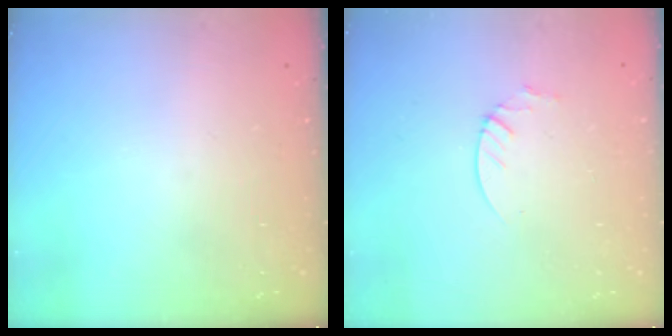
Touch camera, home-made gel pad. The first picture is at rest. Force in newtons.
{"total": 2.1, "press": 2.1, "slide": 0.2}